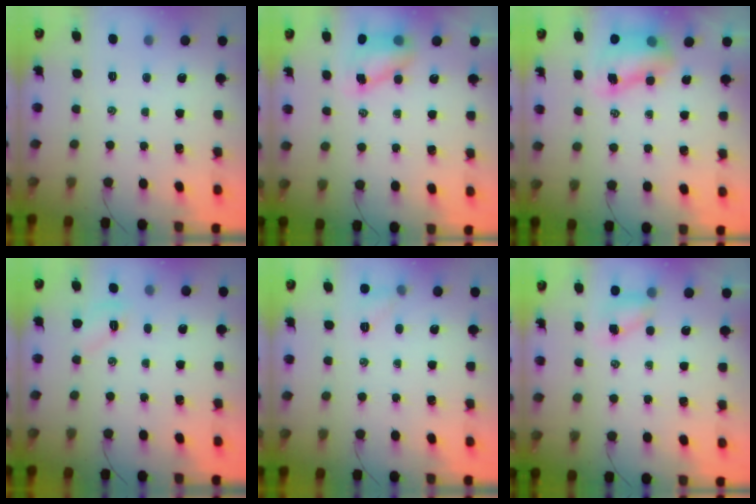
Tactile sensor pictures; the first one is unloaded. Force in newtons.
{"total": 6.4, "press": 6.3, "slide": 0.8}
{"total": 8.3, "press": 8.2, "slide": 1.3}
{"total": 7.0, "press": 6.8, "slide": 1.5}
{"total": 6.2, "press": 6.0, "slide": 1.7}
{"total": 4.8, "press": 4.8, "slide": 0.7}